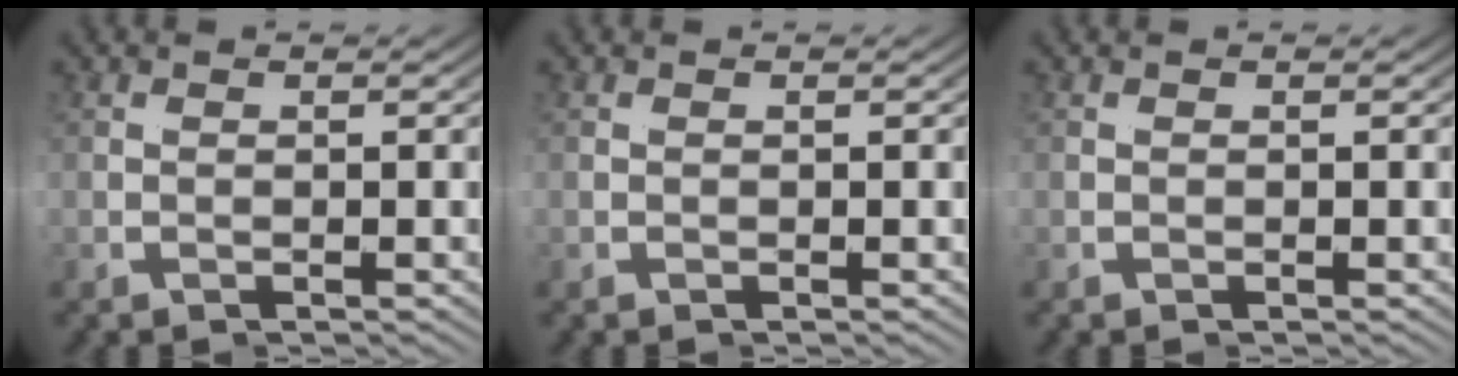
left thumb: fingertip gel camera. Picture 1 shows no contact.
{"total": 0.0}
{"total": 0.0}